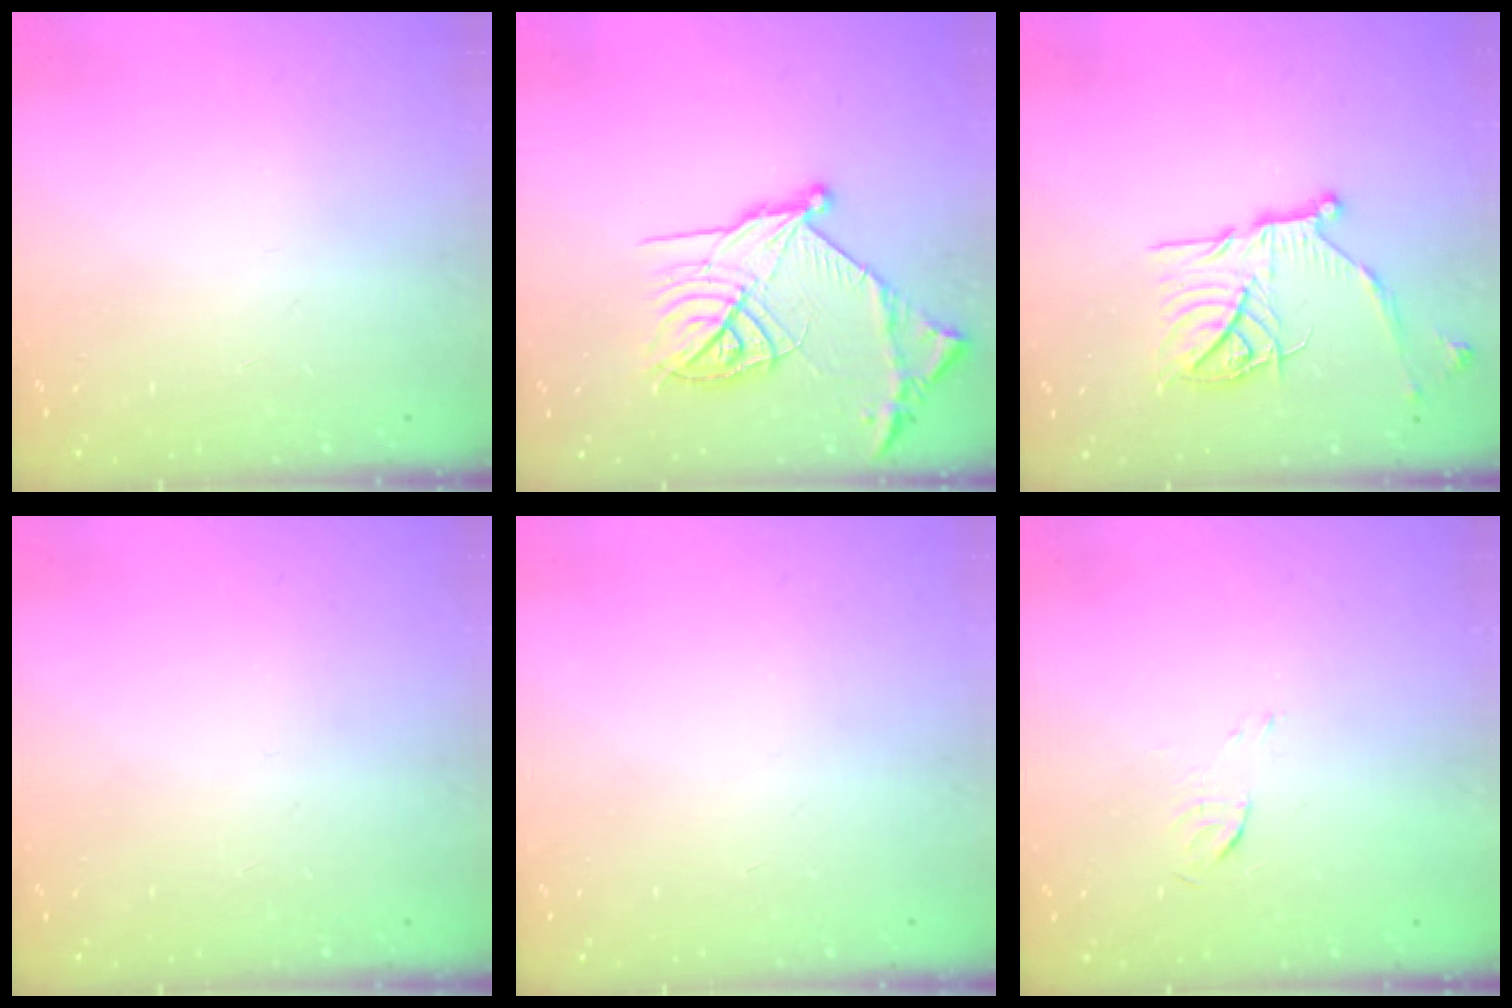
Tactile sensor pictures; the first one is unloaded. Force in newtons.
{"total": 18.5, "press": 18.4, "slide": 1.6}
{"total": 18.0, "press": 18.0, "slide": 1.5}
{"total": 0.0}
{"total": 0.0}
{"total": 3.9, "press": 3.7, "slide": 1.2}